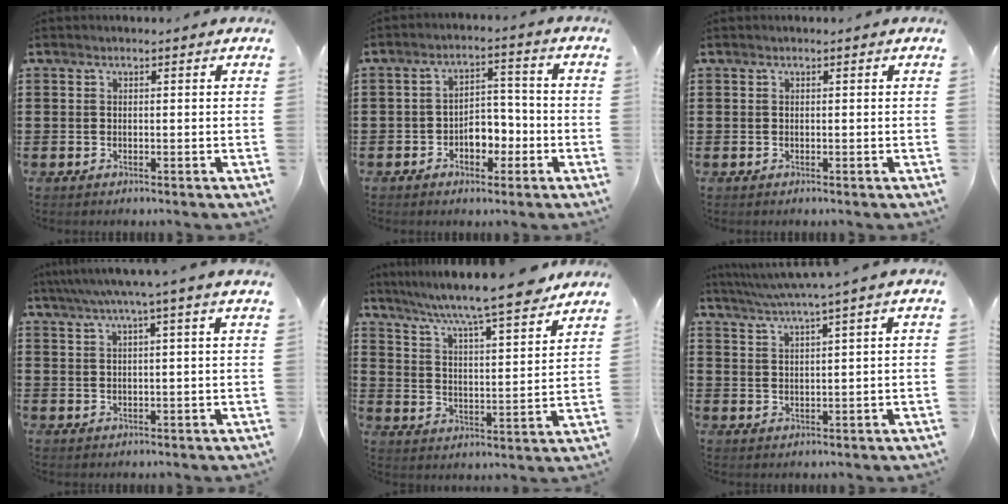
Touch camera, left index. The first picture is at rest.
{"total": 4.8, "force": [-2.2, 3.1, 2.8], "torque": [-0.048, 0.005, -0.046]}
{"total": 0.0}
{"total": 3.9, "force": [2.5, -0.9, 2.9], "torque": [-0.060, -0.003, 0.041]}
{"total": 7.9, "force": [7.1, -0.2, 3.5], "torque": [-0.097, -0.047, 0.115]}
{"total": 3.2, "force": [2.3, -0.8, 2.1], "torque": [-0.045, -0.011, 0.036]}